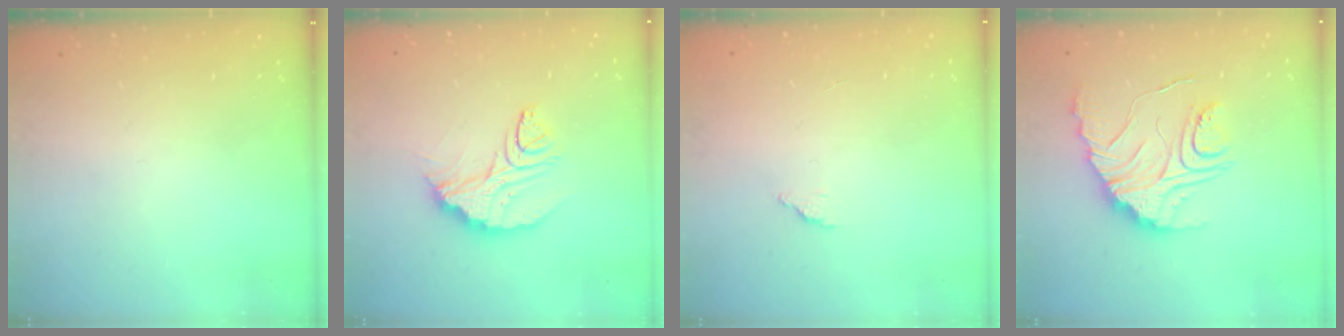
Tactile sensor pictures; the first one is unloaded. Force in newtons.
{"total": 11.2, "press": 11.1, "slide": 0.8}
{"total": 1.4, "press": 1.4, "slide": 0.1}
{"total": 13.3, "press": 13.3, "slide": 0.6}